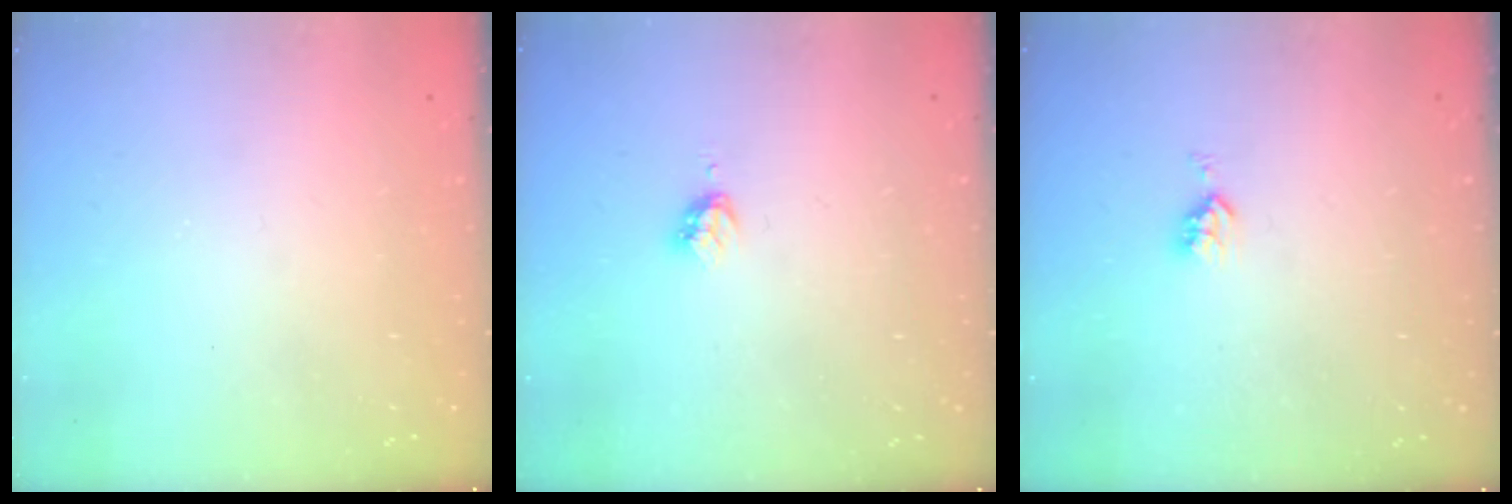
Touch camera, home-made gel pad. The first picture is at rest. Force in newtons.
{"total": 2.9, "press": 2.8, "slide": 0.4}
{"total": 4.4, "press": 4.3, "slide": 0.6}